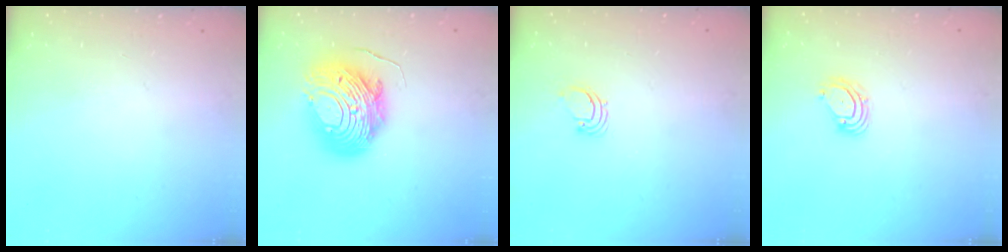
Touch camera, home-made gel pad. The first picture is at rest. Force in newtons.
{"total": 14.7, "press": 14.7, "slide": 1.1}
{"total": 1.7, "press": 1.7, "slide": 0.1}
{"total": 3.9, "press": 3.9, "slide": 0.3}